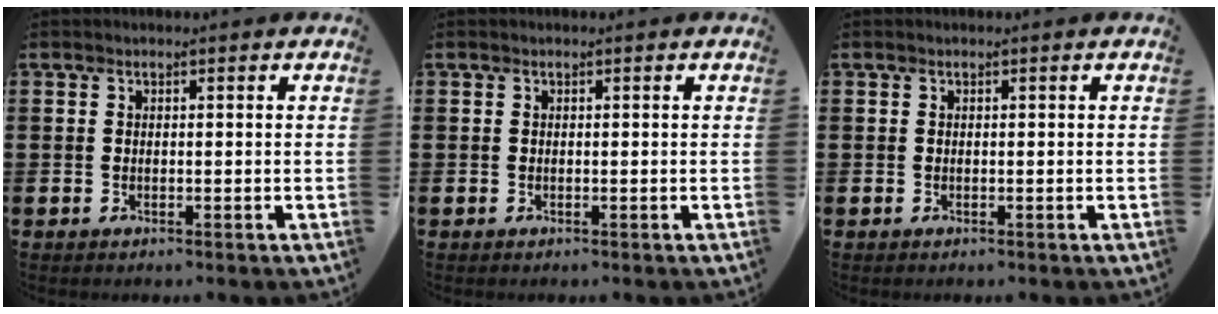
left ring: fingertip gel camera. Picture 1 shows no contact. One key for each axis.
{"total": 0.0}
{"total": 0.0}